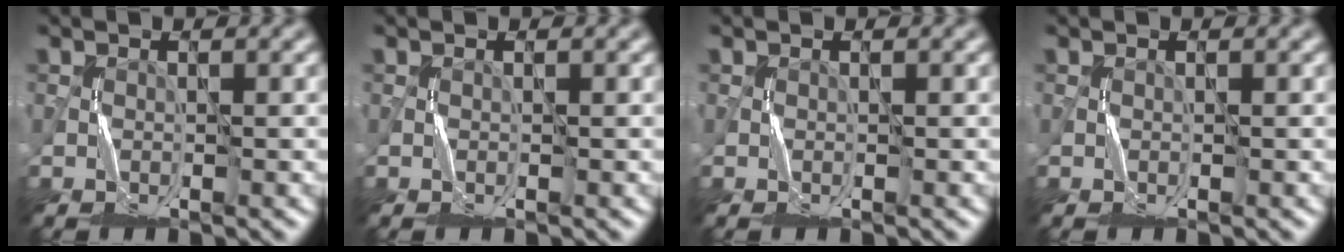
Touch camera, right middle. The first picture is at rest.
{"total": 0.0}
{"total": 0.0}
{"total": 0.0}